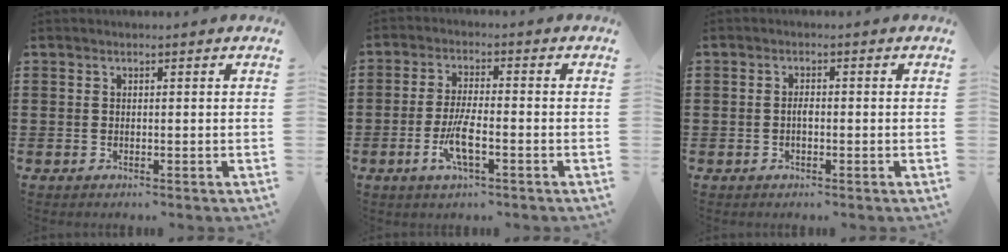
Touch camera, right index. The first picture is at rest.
{"total": 5.5, "force": [-2.2, 1.2, 4.9], "torque": [-0.108, -0.010, -0.045]}
{"total": 1.5, "force": [-0.4, 0.6, 1.3], "torque": [-0.027, -0.002, -0.006]}